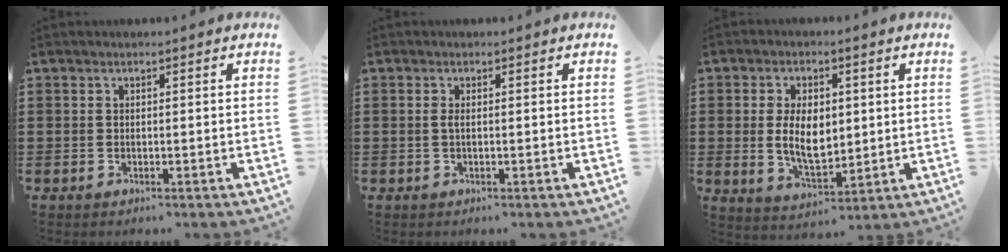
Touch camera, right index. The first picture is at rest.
{"total": 0.9, "force": [-0.1, 0.1, 0.9], "torque": [-0.017, -0.003, -0.001]}
{"total": 7.8, "force": [0.6, 4.4, 6.5], "torque": [-0.124, 0.002, 0.005]}